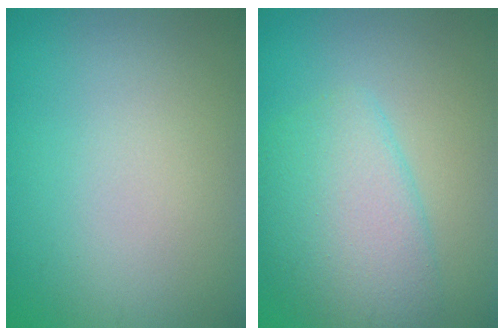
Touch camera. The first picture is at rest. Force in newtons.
{"total": 5.2, "press": 5.2, "slide": 0.3}